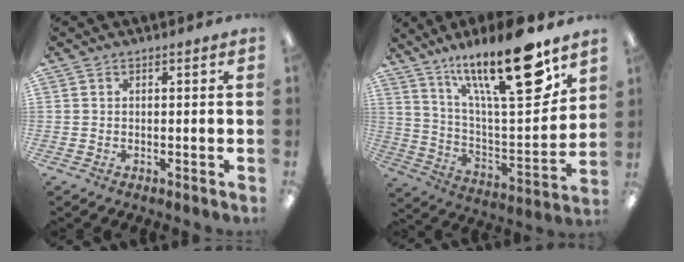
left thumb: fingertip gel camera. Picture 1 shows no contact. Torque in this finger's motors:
{"motor_torque": [0.96, 0.94, 1.46, -1.31, 0.16]}